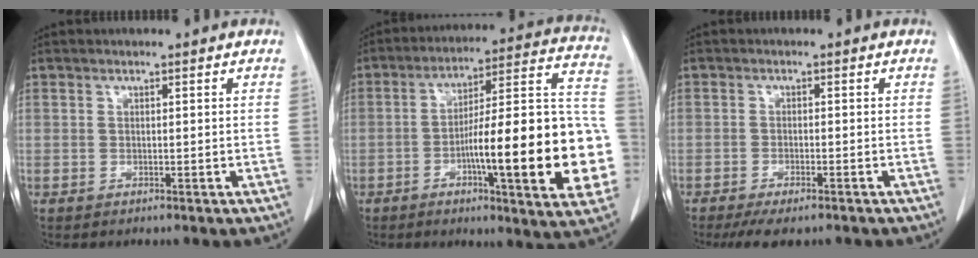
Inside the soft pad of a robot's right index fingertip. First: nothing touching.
{"total": 24.5, "force": [-5.7, 3.3, 23.6], "torque": [-0.259, 0.023, -0.075]}
{"total": 5.6, "force": [-4.4, 1.5, 3.2], "torque": [-0.046, -0.009, -0.066]}